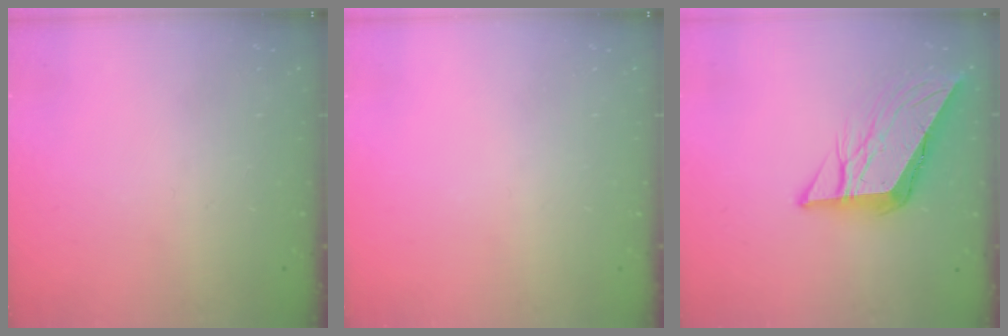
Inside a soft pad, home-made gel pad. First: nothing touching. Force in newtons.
{"total": 0.0}
{"total": 9.0, "press": 8.9, "slide": 1.0}